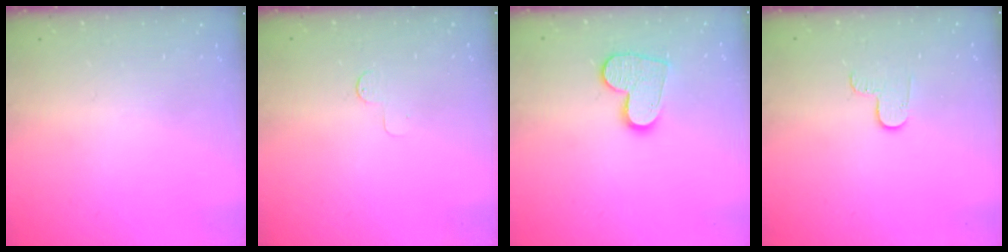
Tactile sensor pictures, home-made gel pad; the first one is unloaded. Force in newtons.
{"total": 2.7, "press": 2.7, "slide": 0.2}
{"total": 11.2, "press": 11.2, "slide": 0.9}
{"total": 3.1, "press": 3.1, "slide": 0.4}